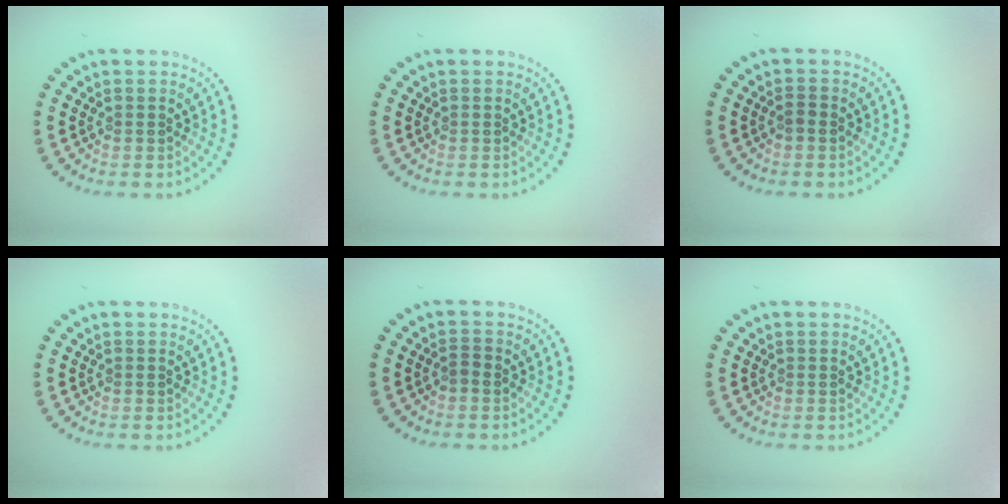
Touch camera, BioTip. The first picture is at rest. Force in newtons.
{"total": 0.0}
{"total": 0.7, "press": 0.7, "slide": 0.2}
{"total": 0.0}
{"total": 0.8, "press": 0.7, "slide": 0.4}
{"total": 0.0}